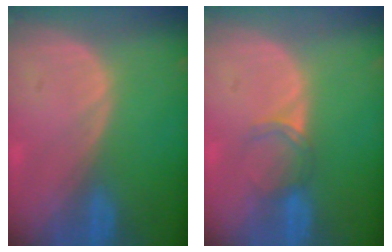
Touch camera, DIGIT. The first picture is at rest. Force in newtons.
{"total": 2.9, "press": 2.5, "slide": 1.5}